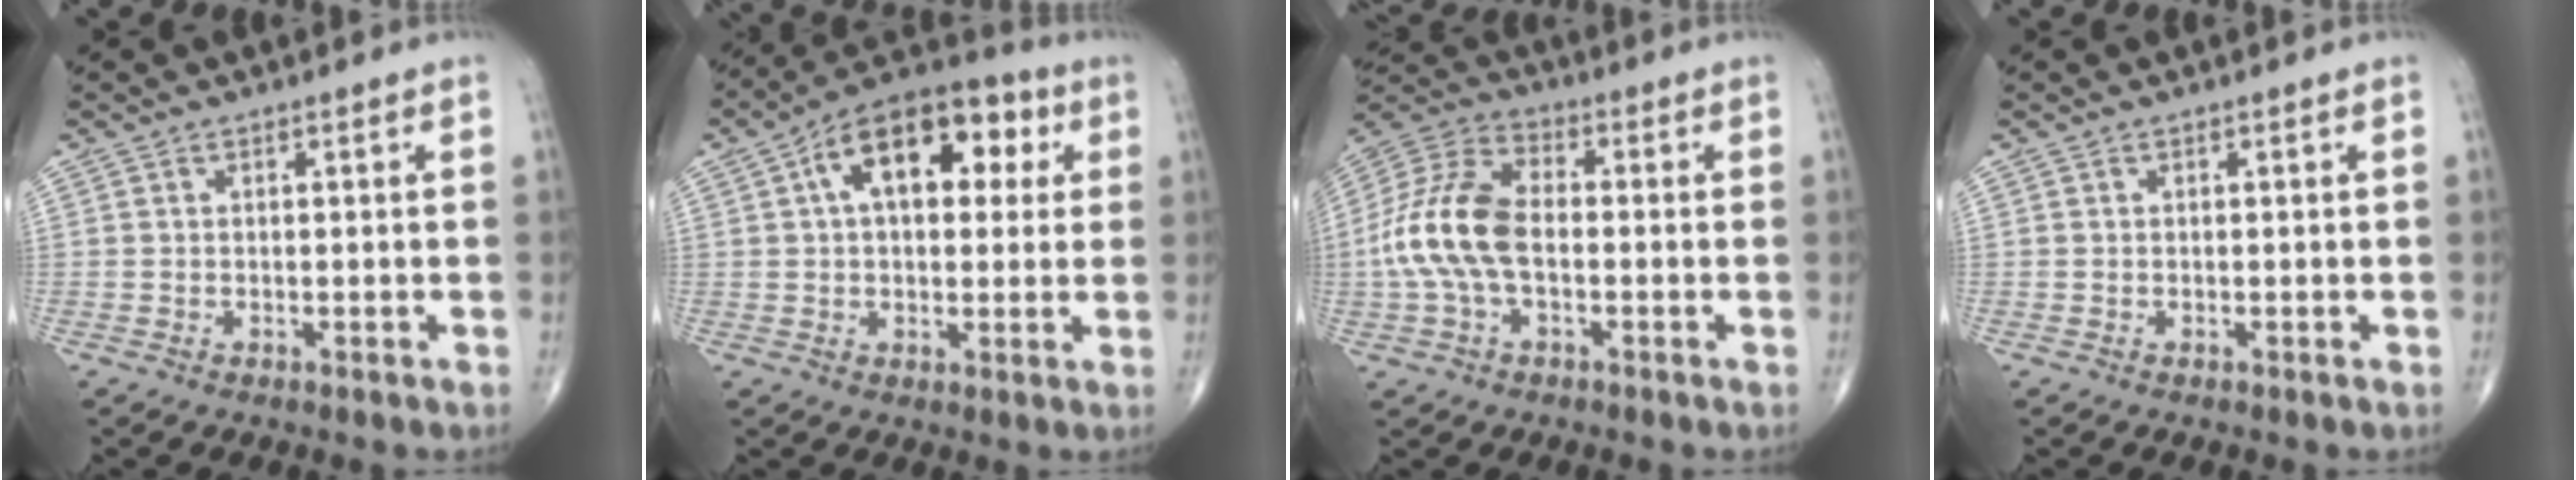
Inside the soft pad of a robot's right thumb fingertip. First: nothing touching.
{"total": 16.0, "force": [4.5, 9.1, 12.4], "torque": [-0.158, 0.023, 0.060]}
{"total": 14.3, "force": [-1.5, 8.1, 11.7], "torque": [-0.252, 0.035, -0.033]}
{"total": 0.0}